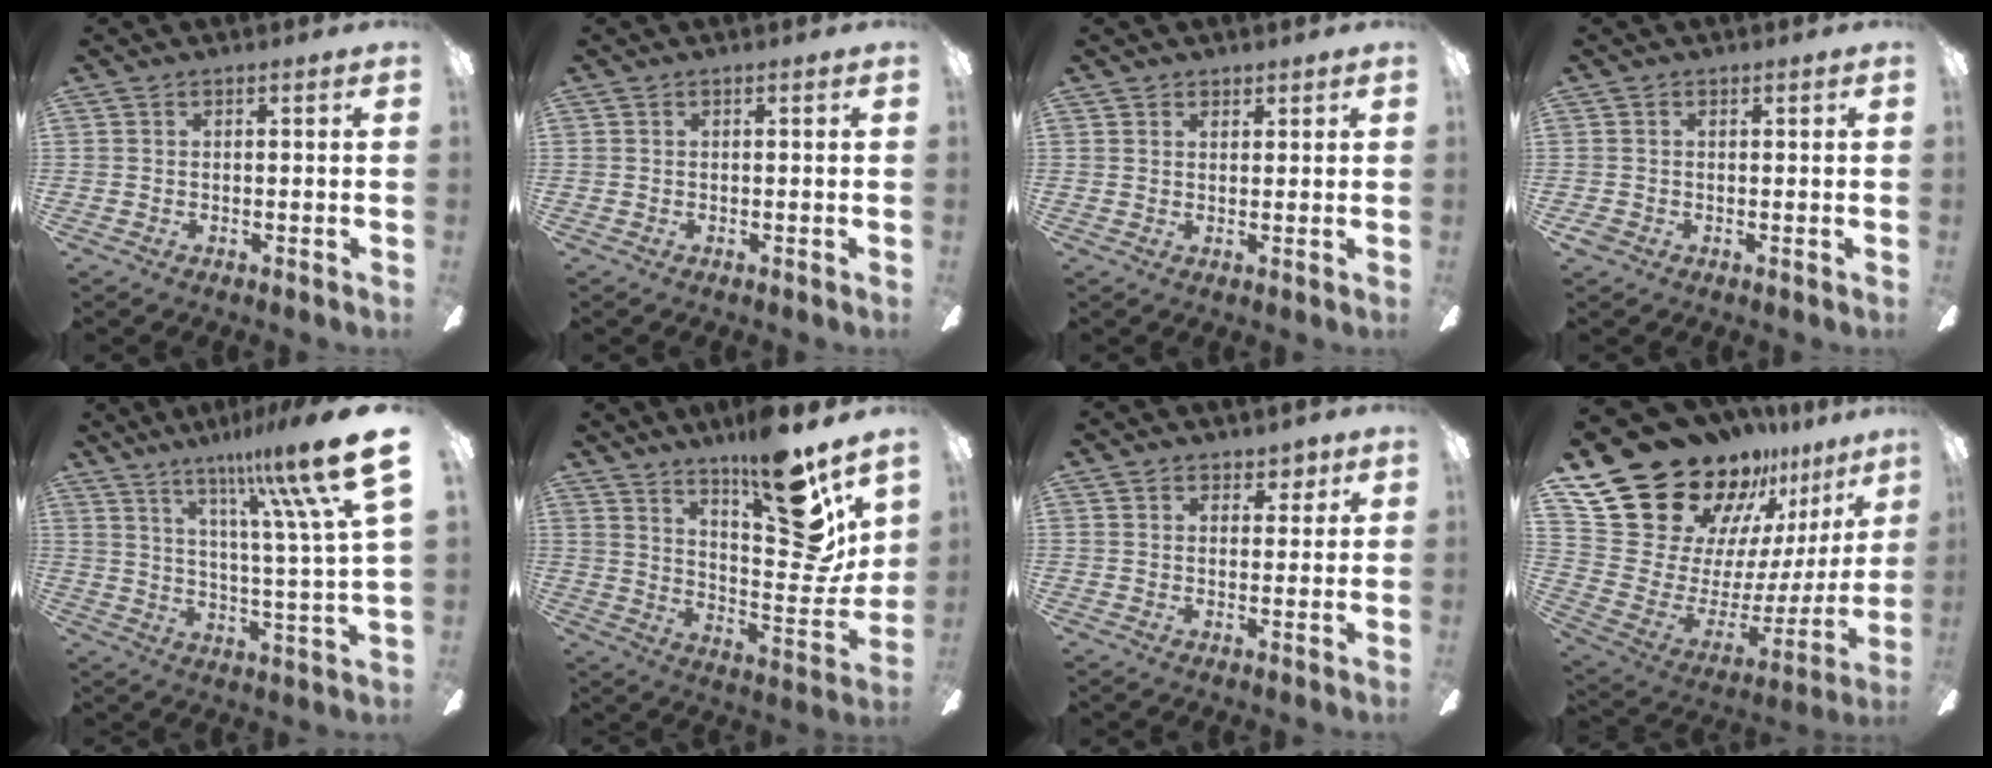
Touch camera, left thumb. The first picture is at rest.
{"total": 0.0}
{"total": 2.0, "force": [1.7, 1.1, -0.1], "torque": [0.010, -0.005, 0.032]}
{"total": 1.6, "force": [-0.2, 1.6, 0.5], "torque": [-0.007, 0.002, -0.003]}
{"total": 18.0, "force": [11.3, 1.0, 13.9], "torque": [-0.231, -0.069, 0.167]}
{"total": 18.7, "force": [13.6, 4.4, 12.1], "torque": [-0.159, -0.118, 0.219]}
{"total": 3.6, "force": [2.6, 2.4, 1.0], "torque": [-0.004, -0.005, 0.043]}
{"total": 26.8, "force": [20.4, 13.4, 11.1], "torque": [-0.190, -0.156, 0.396]}